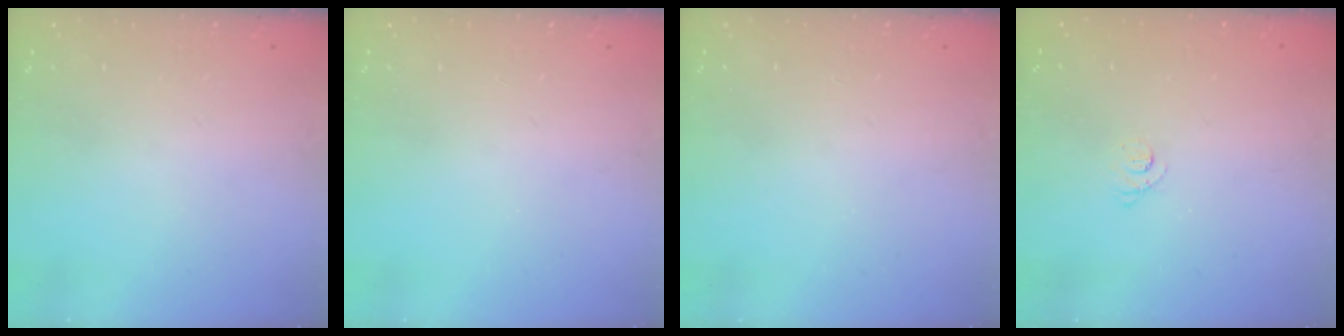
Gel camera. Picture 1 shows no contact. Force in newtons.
{"total": 0.0}
{"total": 0.0}
{"total": 2.3, "press": 2.2, "slide": 0.2}